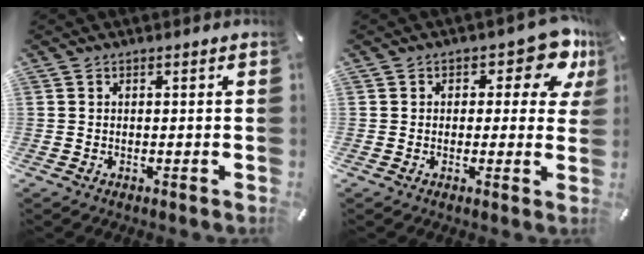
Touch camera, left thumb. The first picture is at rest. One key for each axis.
{"total": 9.3, "fx": 4.7, "fy": 4.9, "fz": 6.3, "tx": -0.076, "ty": -0.023, "tz": 0.077}